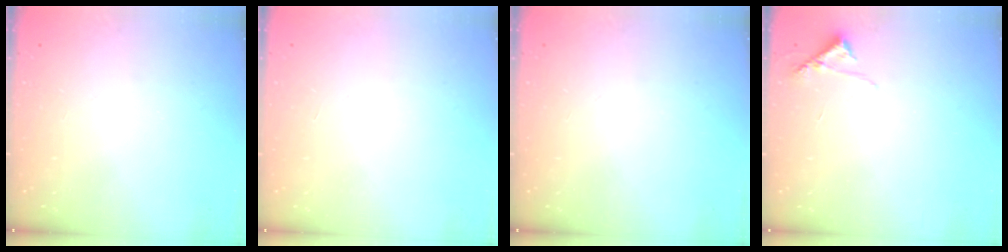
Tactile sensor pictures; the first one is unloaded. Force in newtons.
{"total": 1.7, "press": 1.7, "slide": 0.1}
{"total": 0.0}
{"total": 6.4, "press": 6.4, "slide": 0.2}